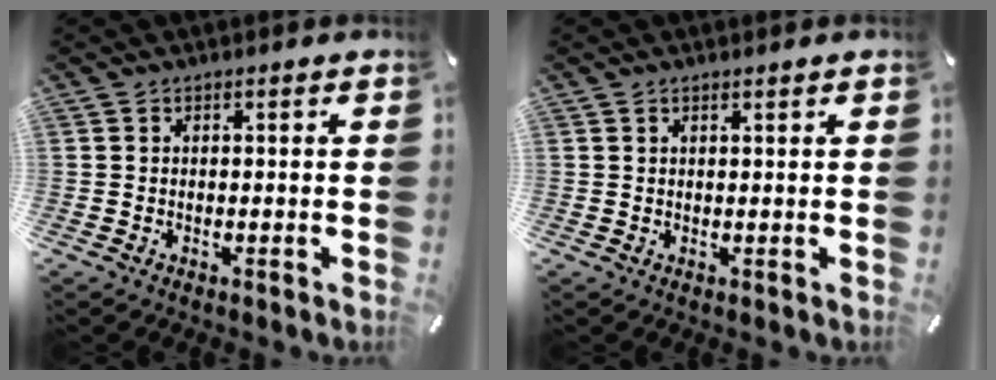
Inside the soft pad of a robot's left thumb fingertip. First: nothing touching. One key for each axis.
{"total": 0.8, "fx": 0.6, "fy": 0.1, "fz": 0.5, "tx": -0.010, "ty": -0.002, "tz": 0.011}